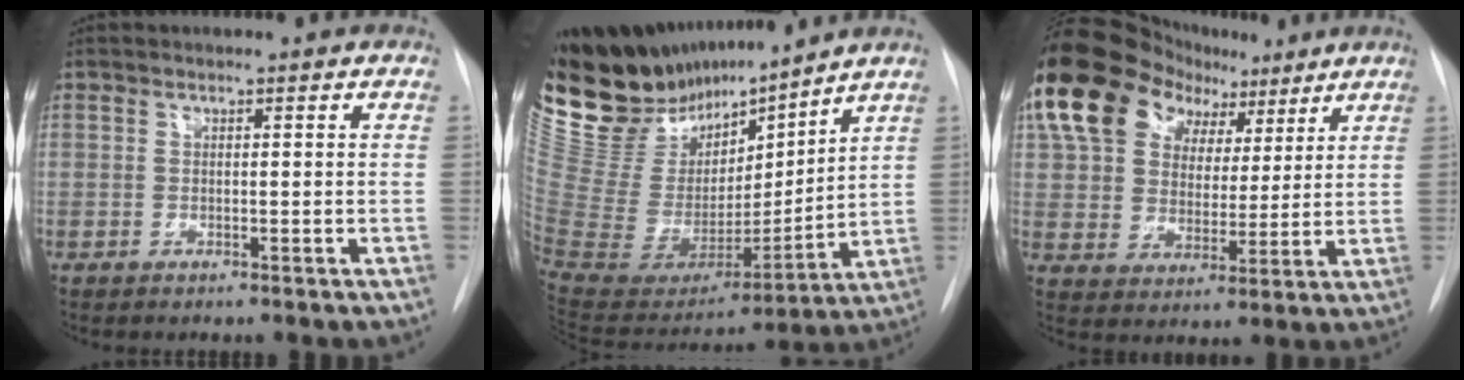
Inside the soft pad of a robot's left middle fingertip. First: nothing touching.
{"total": 22.1, "force": [19.0, 5.5, 9.7], "torque": [-0.174, -0.011, 0.354]}
{"total": 17.0, "force": [10.3, 10.9, 8.0], "torque": [-0.140, 0.063, 0.180]}